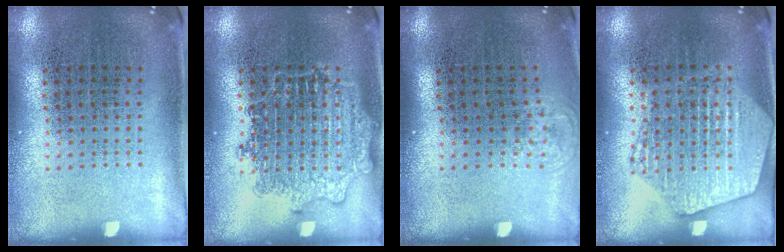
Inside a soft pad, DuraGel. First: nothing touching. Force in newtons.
{"total": 2.8, "press": 2.8, "slide": 0.5}
{"total": 0.6, "press": 0.5, "slide": 0.3}
{"total": 1.9, "press": 1.9, "slide": 0.2}